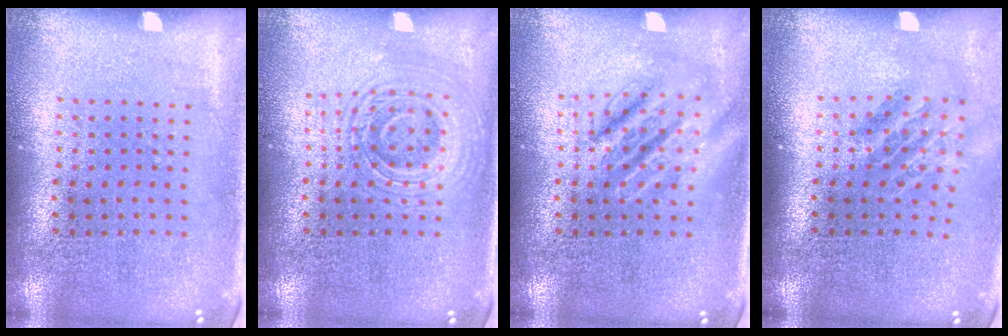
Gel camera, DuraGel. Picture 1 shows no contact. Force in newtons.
{"total": 2.5, "press": 2.4, "slide": 0.5}
{"total": 2.5, "press": 2.5, "slide": 0.3}
{"total": 1.5, "press": 1.1, "slide": 1.0}